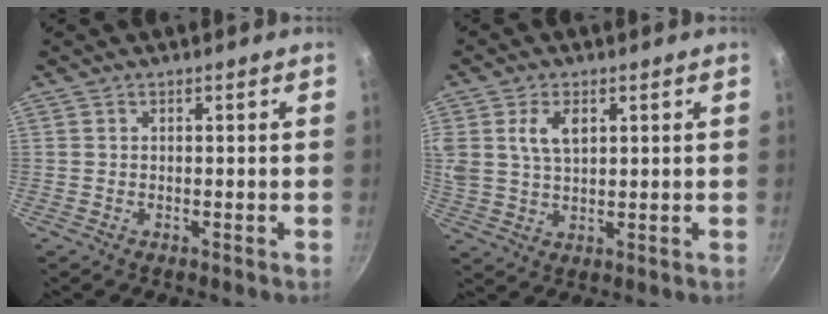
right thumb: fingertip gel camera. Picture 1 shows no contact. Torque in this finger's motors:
{"motor_torque": [0.92, 0.92, 1.04, 0.09, 0.07]}